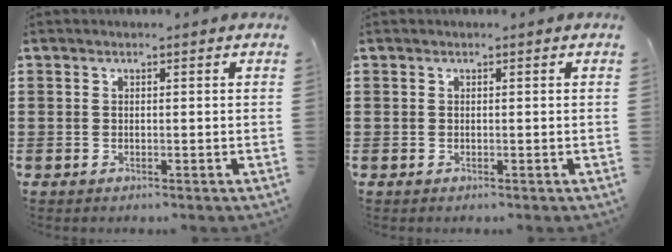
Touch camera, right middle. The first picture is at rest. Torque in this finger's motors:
{"motor_torque": [-0.02, 0.03, 0.03, -0.01]}